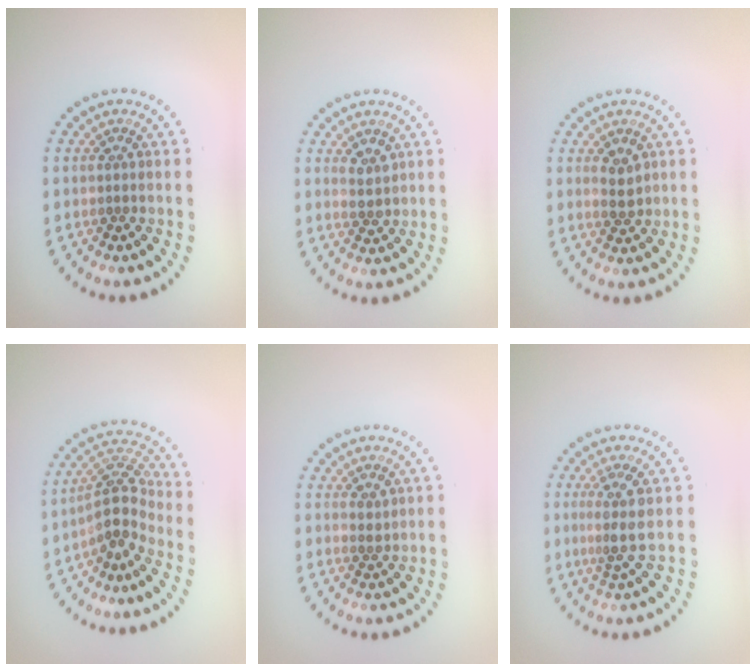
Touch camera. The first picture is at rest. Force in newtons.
{"total": 1.8, "press": 1.7, "slide": 0.4}
{"total": 2.1, "press": 2.1, "slide": 0.5}
{"total": 3.8, "press": 3.1, "slide": 2.3}
{"total": 0.6, "press": 0.5, "slide": 0.2}
{"total": 2.6, "press": 2.0, "slide": 1.7}